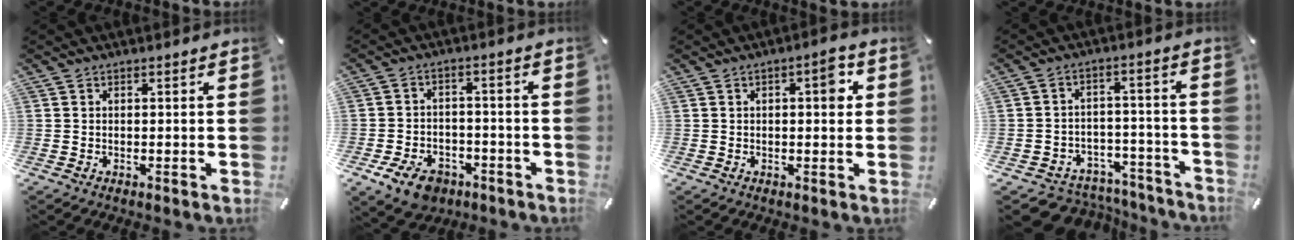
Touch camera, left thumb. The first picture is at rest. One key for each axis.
{"total": 8.2, "fx": -4.9, "fy": 5.2, "fz": 3.8, "tx": -0.076, "ty": 0.029, "tz": -0.089}
{"total": 5.3, "fx": 1.3, "fy": 2.1, "fz": 4.8, "tx": -0.045, "ty": -0.006, "tz": 0.008}
{"total": 5.6, "fx": -3.0, "fy": 4.6, "fz": 1.2, "tx": -0.018, "ty": 0.019, "tz": -0.051}